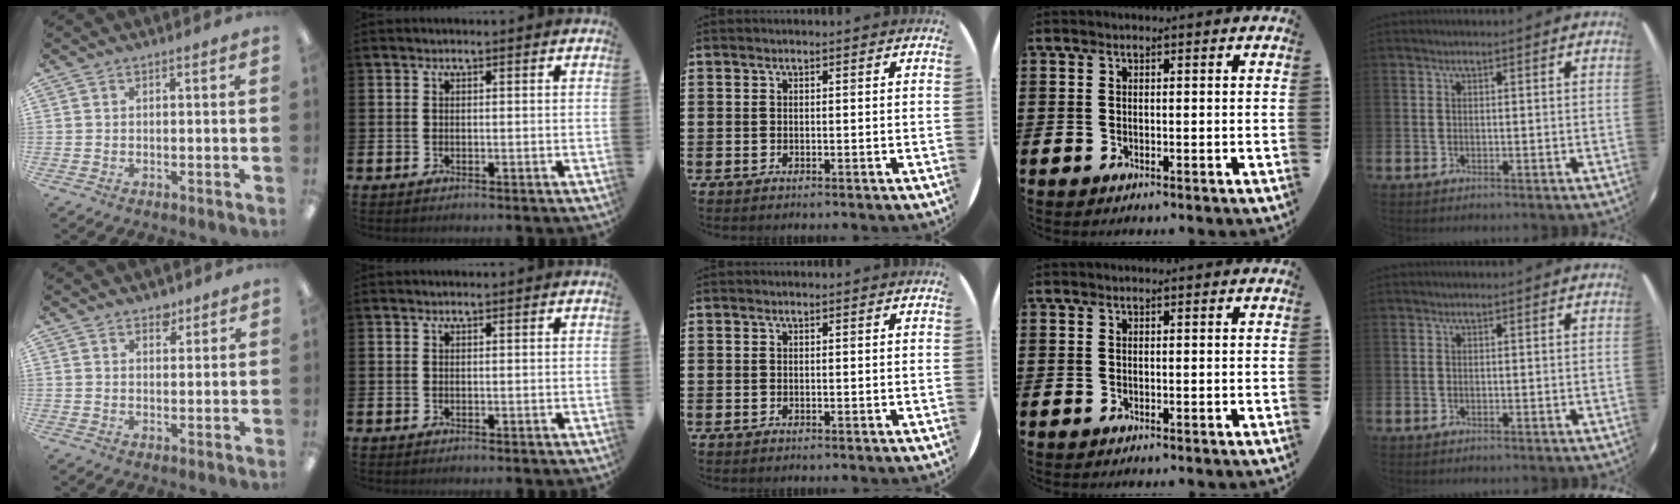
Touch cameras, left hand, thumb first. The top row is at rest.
{"thumb": {"total": 3.1, "force": [2.5, 1.6, 0.7], "torque": [0.008, -0.014, 0.043]}}